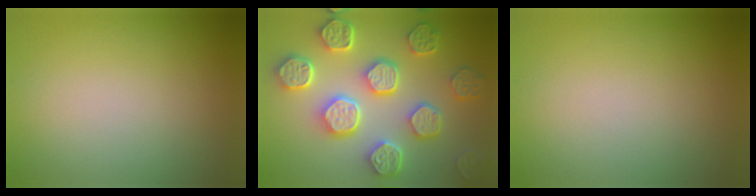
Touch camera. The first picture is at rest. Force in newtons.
{"total": 8.2, "press": 6.6, "slide": 4.9}
{"total": 0.0}